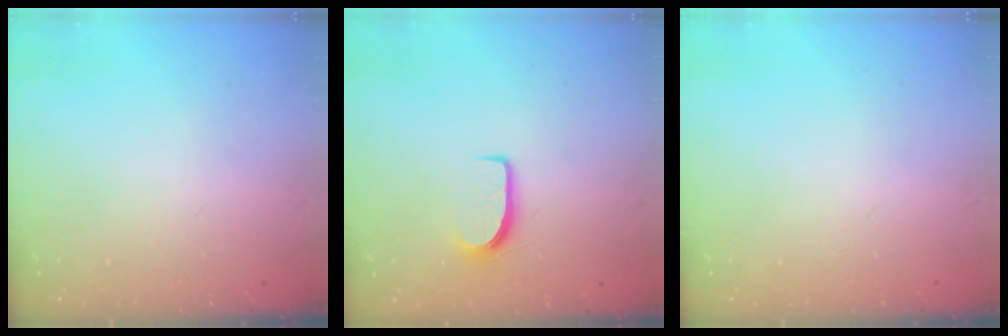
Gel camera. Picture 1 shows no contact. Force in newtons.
{"total": 6.5, "press": 6.4, "slide": 0.6}
{"total": 0.0}